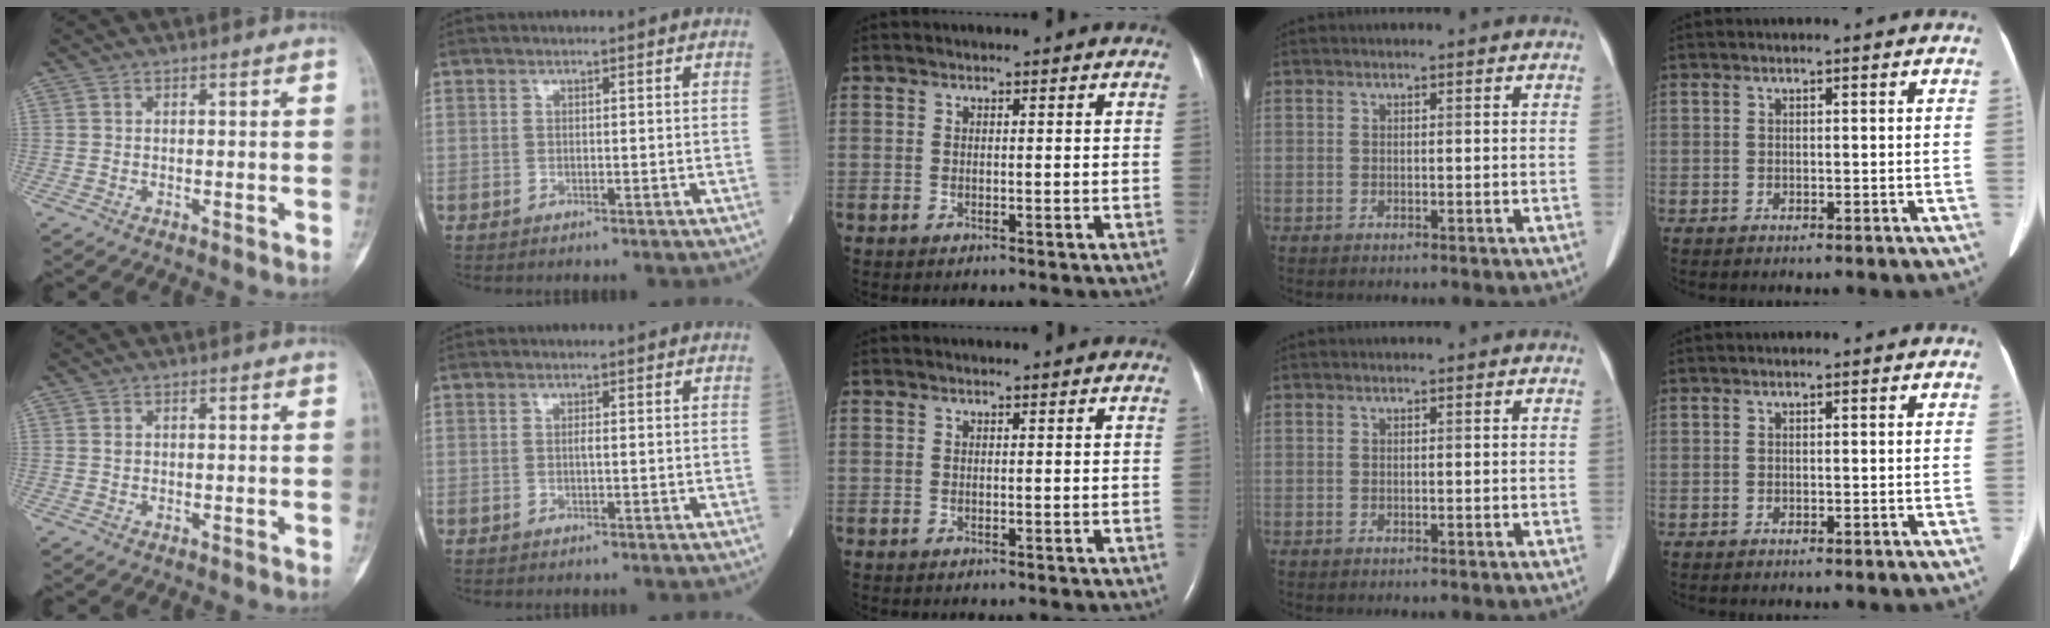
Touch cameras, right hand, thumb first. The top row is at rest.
{"thumb": {"total": 0.6, "force": [0.1, 0.5, 0.3], "torque": [-0.002, 0.001, 0.002]}, "index": {"total": 0.6, "force": [-0.1, 0.0, 0.6], "torque": [-0.011, 0.000, -0.002]}}